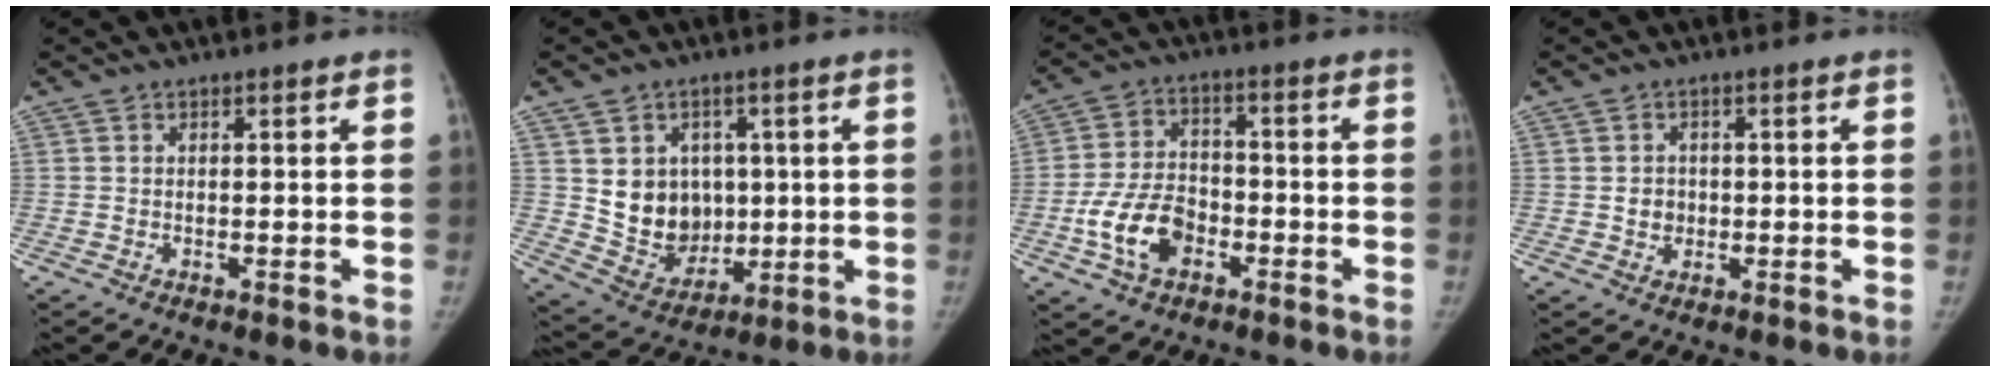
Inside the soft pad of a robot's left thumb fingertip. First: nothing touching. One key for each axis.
{"total": 11.3, "fx": 1.9, "fy": 9.7, "fz": 5.6, "tx": -0.042, "ty": -0.014, "tz": 0.056}
{"total": 10.4, "fx": -4.0, "fy": 6.9, "fz": 6.6, "tx": -0.113, "ty": 0.026, "tz": -0.074}
{"total": 2.6, "fx": -0.1, "fy": 2.5, "fz": 0.9, "tx": 0.004, "ty": 0.005, "tz": 0.000}